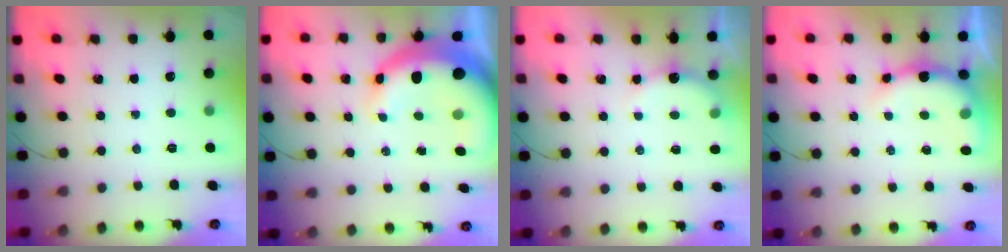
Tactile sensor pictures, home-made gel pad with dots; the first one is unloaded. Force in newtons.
{"total": 13.6, "press": 13.4, "slide": 2.6}
{"total": 2.9, "press": 2.9, "slide": 0.5}
{"total": 9.0, "press": 8.9, "slide": 0.6}